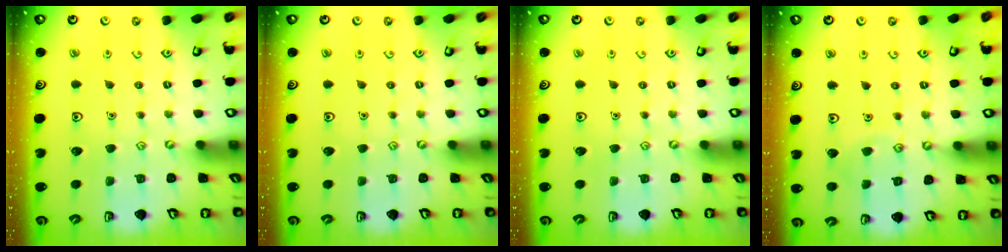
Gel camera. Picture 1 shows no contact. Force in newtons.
{"total": 0.0}
{"total": 0.0}
{"total": 6.2, "press": 6.2, "slide": 0.5}